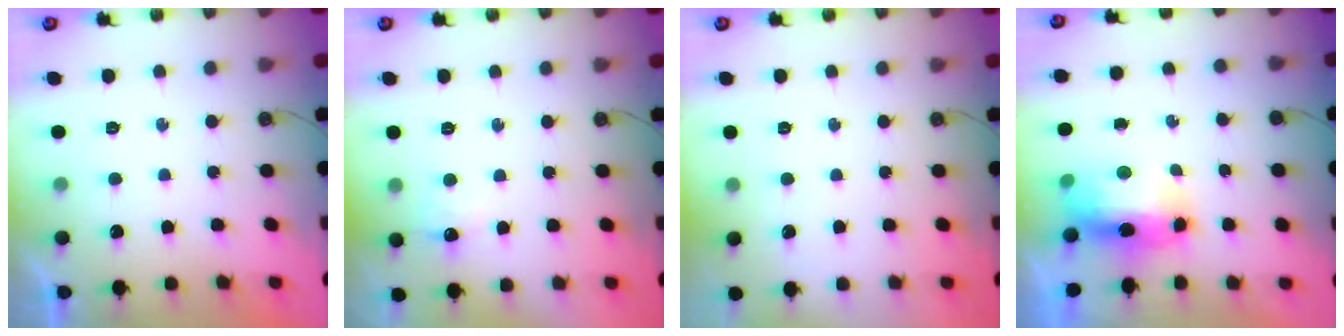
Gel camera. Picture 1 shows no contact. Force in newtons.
{"total": 5.9, "press": 5.8, "slide": 1.2}
{"total": 0.0}
{"total": 9.5, "press": 9.3, "slide": 2.0}